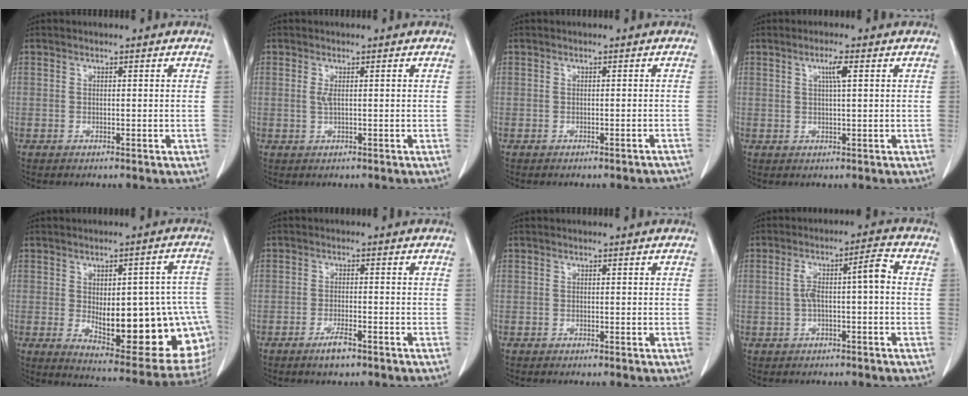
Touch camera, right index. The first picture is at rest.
{"total": 1.2, "force": [0.2, 0.1, 1.2], "torque": [-0.030, 0.000, 0.005]}
{"total": 3.3, "force": [-3.1, 0.5, 1.0], "torque": [-0.010, -0.006, -0.034]}
{"total": 2.6, "force": [1.0, 0.0, 2.5], "torque": [-0.045, 0.001, 0.017]}
{"total": 22.3, "force": [-4.0, 7.9, 20.5], "torque": [-0.188, 0.016, -0.024]}
{"total": 3.0, "force": [-2.1, 0.5, 2.1], "torque": [-0.040, 0.000, -0.035]}
{"total": 0.0}
{"total": 5.8, "force": [-0.2, 0.8, 5.7], "torque": [-0.105, 0.030, -0.002]}